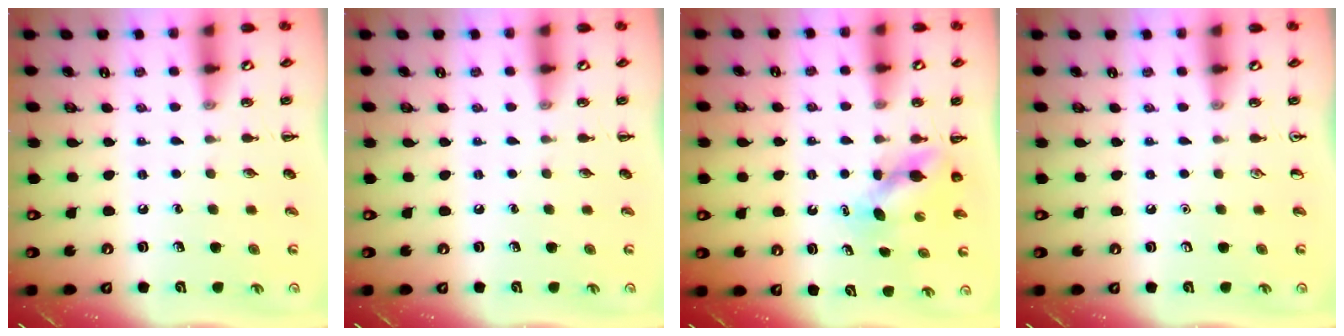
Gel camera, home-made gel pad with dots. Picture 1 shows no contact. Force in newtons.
{"total": 0.0}
{"total": 5.0, "press": 5.0, "slide": 0.3}
{"total": 0.0}